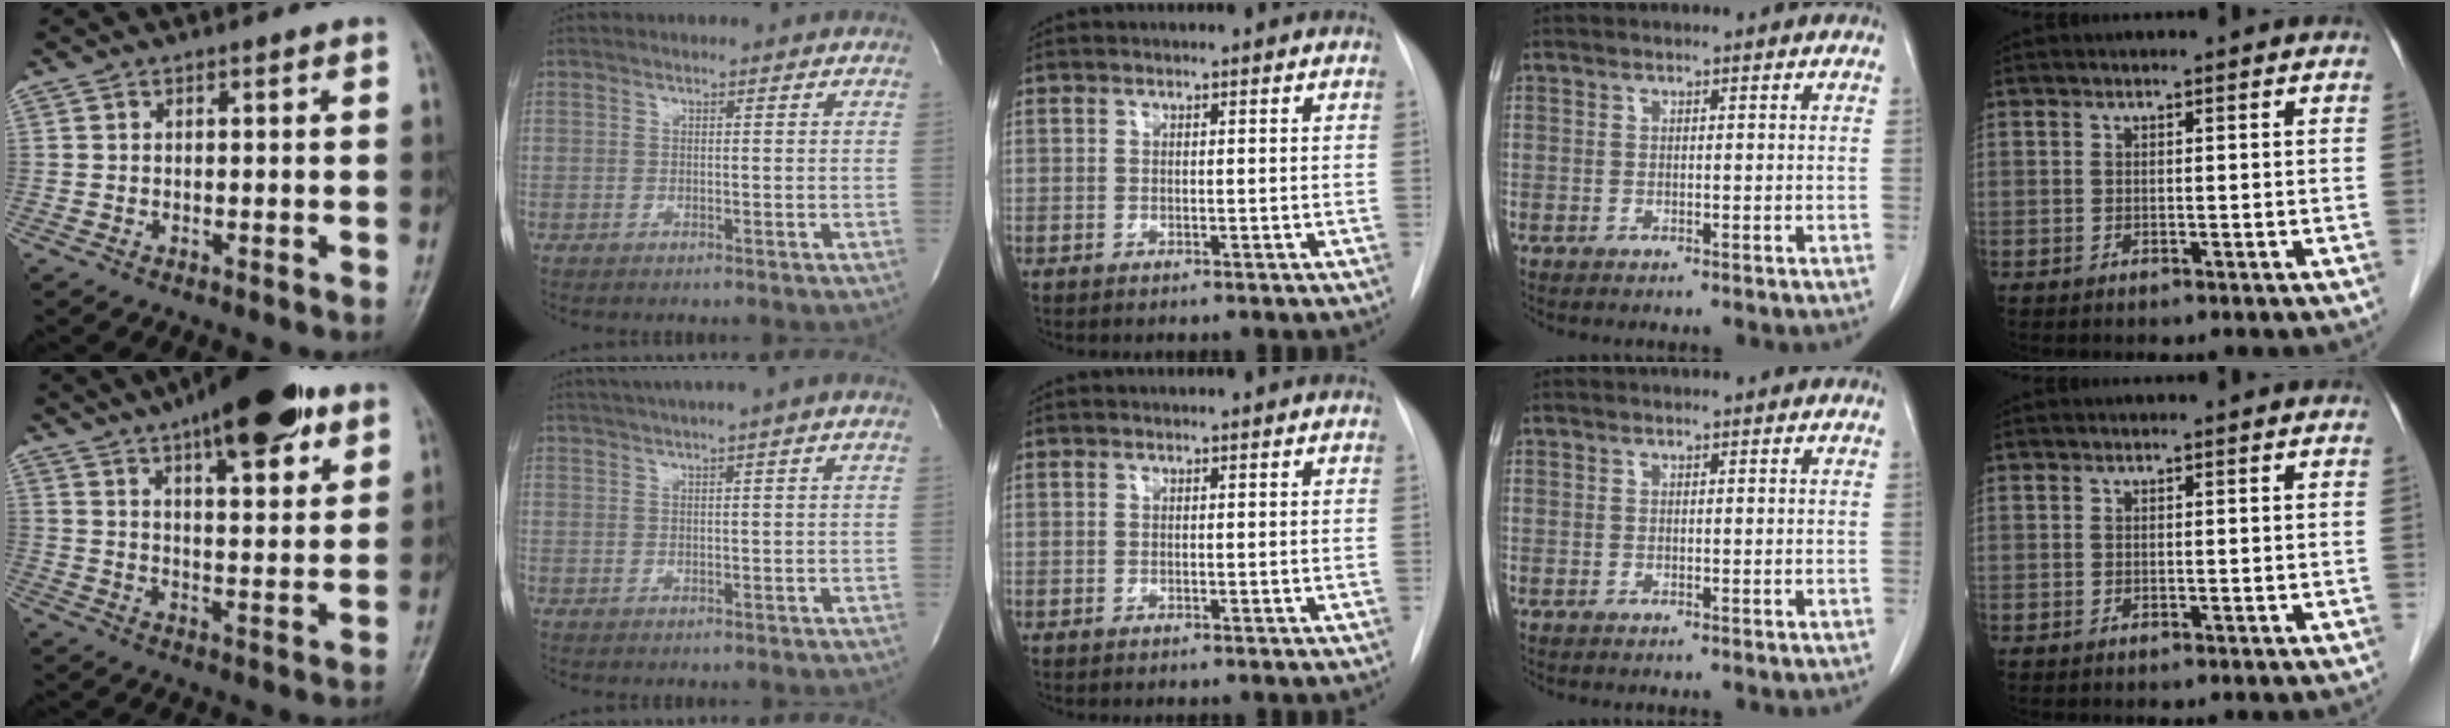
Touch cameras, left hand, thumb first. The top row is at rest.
{"thumb": {"total": 19.8, "force": [12.1, 6.4, 14.2], "torque": [-0.190, -0.033, 0.184]}, "index": {"total": 6.7, "force": [5.1, -1.1, 4.3], "torque": [-0.067, 0.028, 0.074]}}